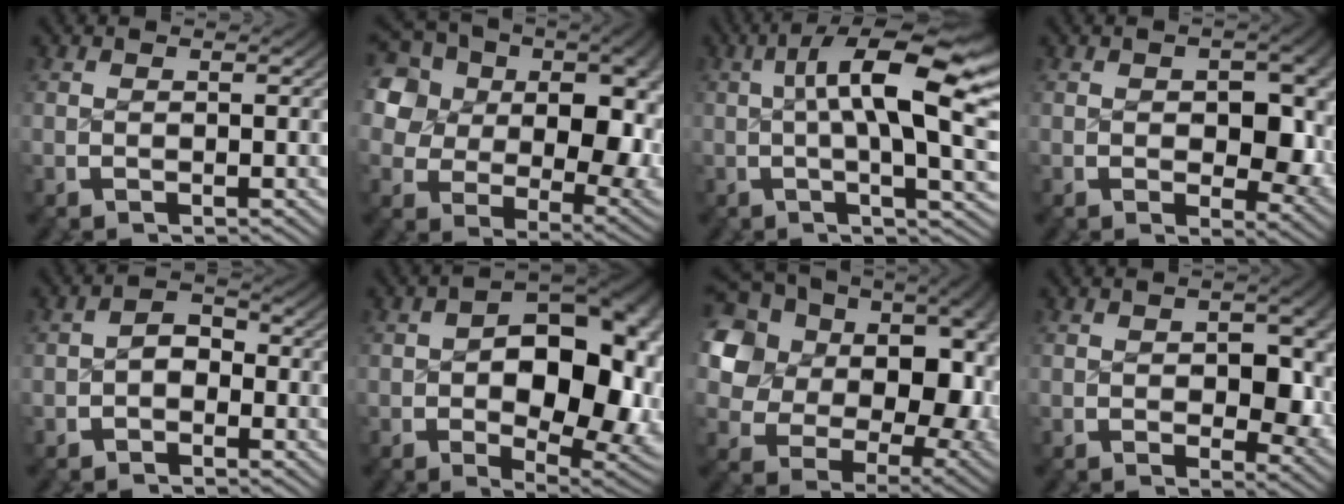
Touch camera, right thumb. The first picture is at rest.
{"total": 16.2, "force": [2.8, 11.6, 10.9], "torque": [-0.188, -0.040, 0.061]}
{"total": 11.0, "force": [1.7, 3.7, 10.2], "torque": [-0.131, 0.016, 0.016]}
{"total": 6.2, "force": [0.0, 4.0, 4.8], "torque": [-0.062, -0.035, 0.014]}
{"total": 2.9, "force": [-0.9, 2.1, 1.7], "torque": [-0.027, -0.009, -0.014]}
{"total": 13.3, "force": [-0.6, 7.8, 10.8], "torque": [-0.160, -0.043, 0.010]}
{"total": 20.3, "force": [3.8, 14.4, 13.7], "torque": [-0.242, -0.022, 0.064]}
{"total": 5.6, "force": [-0.1, 3.5, 4.3], "torque": [-0.052, -0.032, 0.009]}